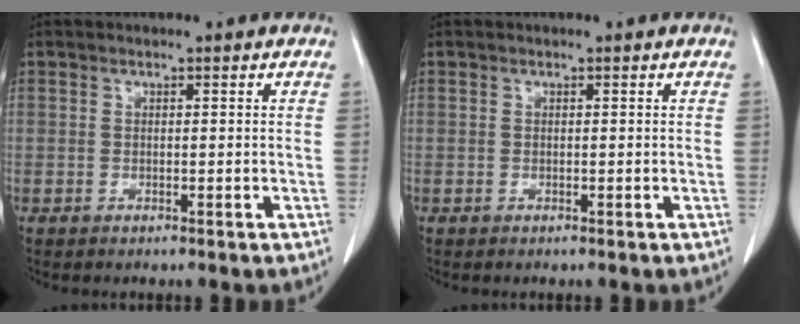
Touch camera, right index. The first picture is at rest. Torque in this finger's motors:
{"motor_torque": [0.00, 0.00, 0.00, 0.00]}